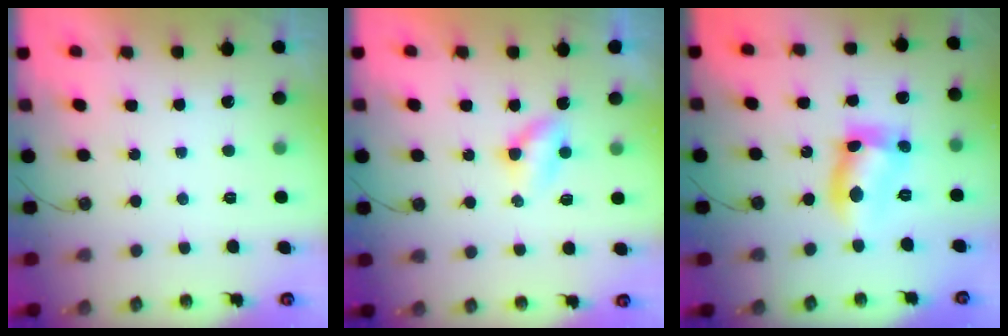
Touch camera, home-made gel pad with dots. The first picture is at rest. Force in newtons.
{"total": 3.3, "press": 3.2, "slide": 0.4}
{"total": 13.0, "press": 13.0, "slide": 1.0}